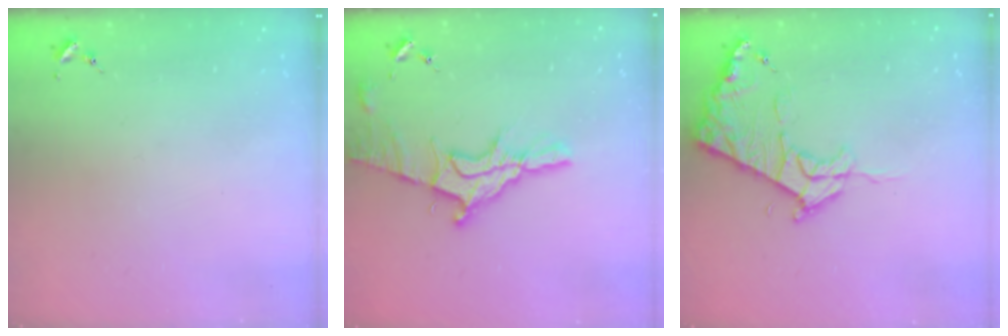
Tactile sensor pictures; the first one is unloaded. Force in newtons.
{"total": 13.5, "press": 13.4, "slide": 1.3}
{"total": 12.0, "press": 12.0, "slide": 1.2}